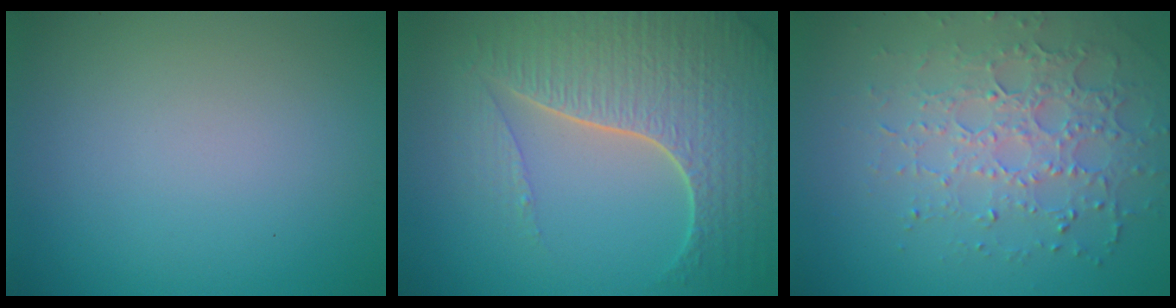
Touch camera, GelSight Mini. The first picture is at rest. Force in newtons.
{"total": 7.5, "press": 5.5, "slide": 5.2}
{"total": 4.2, "press": 3.8, "slide": 1.6}